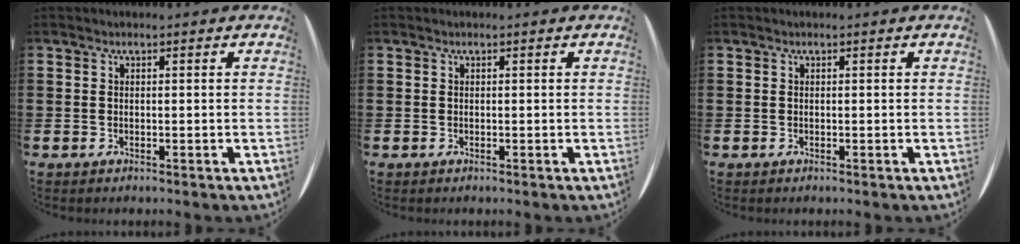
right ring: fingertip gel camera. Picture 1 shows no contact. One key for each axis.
{"total": 0.0}
{"total": 0.0}